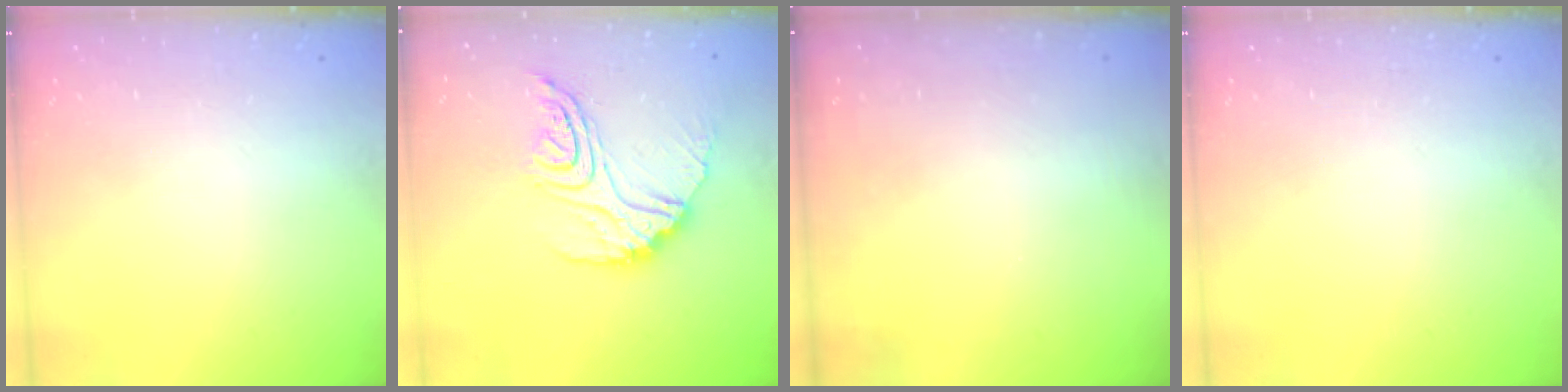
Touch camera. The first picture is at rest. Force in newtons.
{"total": 17.0, "press": 17.0, "slide": 1.5}
{"total": 3.2, "press": 3.2, "slide": 0.1}
{"total": 0.0}